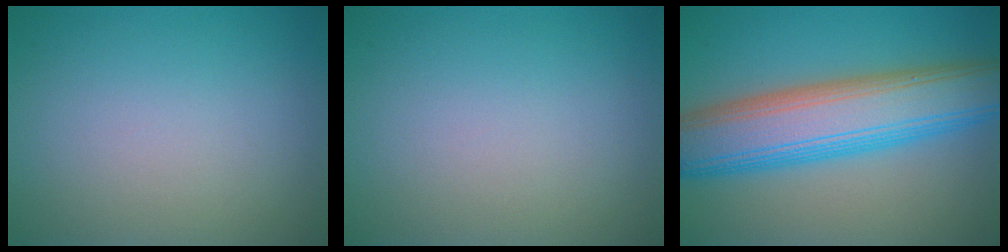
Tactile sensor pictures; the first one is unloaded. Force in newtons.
{"total": 0.0}
{"total": 10.3, "press": 10.3, "slide": 0.1}